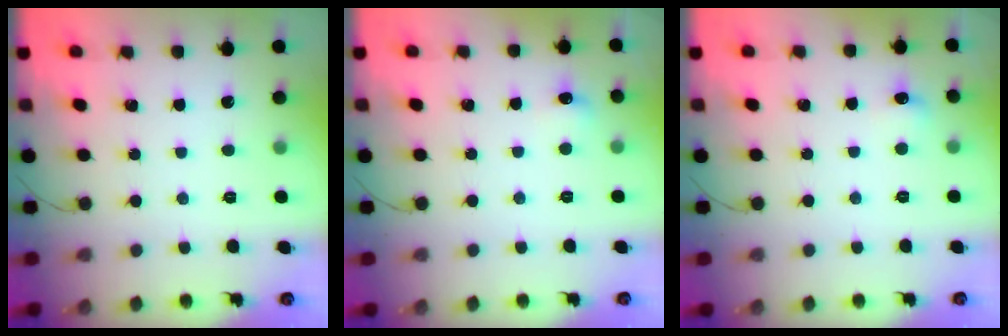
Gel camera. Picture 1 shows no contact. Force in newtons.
{"total": 4.8, "press": 4.6, "slide": 1.4}
{"total": 4.8, "press": 4.6, "slide": 1.4}